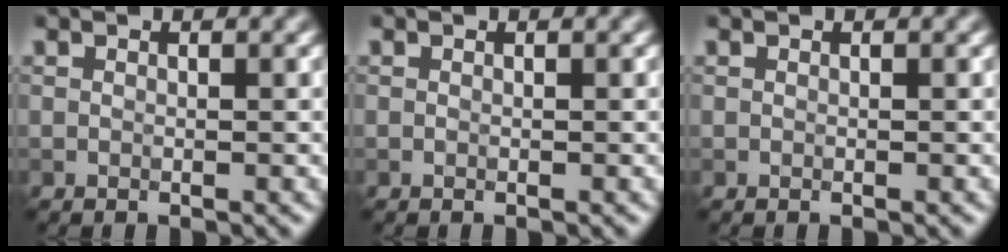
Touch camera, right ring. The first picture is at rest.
{"total": 0.0}
{"total": 0.0}